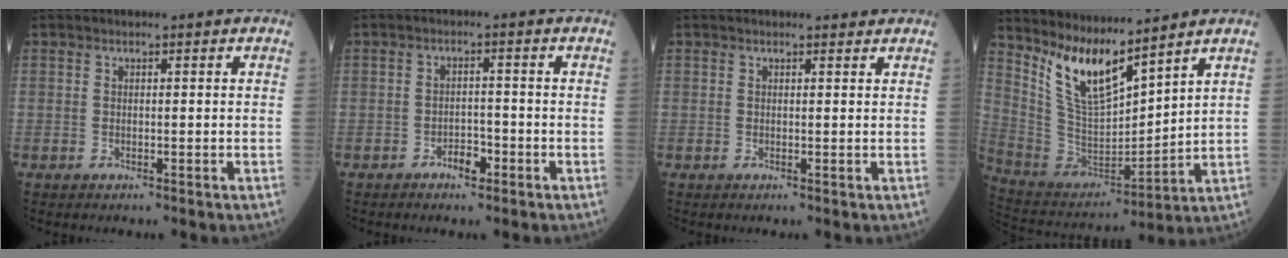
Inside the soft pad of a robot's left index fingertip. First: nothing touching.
{"total": 2.5, "force": [-1.7, 1.1, 1.5], "torque": [-0.024, 0.004, -0.028]}
{"total": 1.0, "force": [1.0, 0.3, -0.1], "torque": [-0.007, -0.003, 0.007]}
{"total": 10.7, "force": [8.6, 2.0, 6.1], "torque": [-0.133, -0.009, 0.187]}